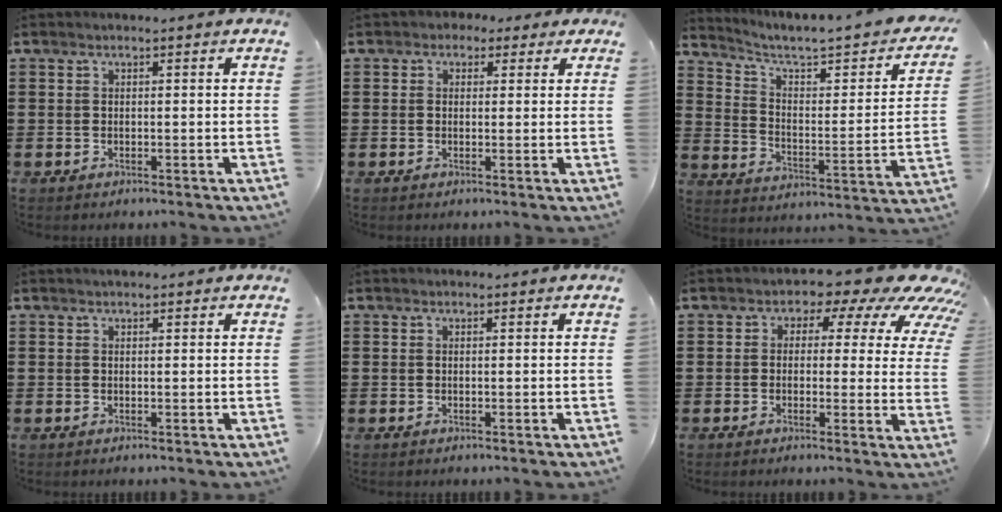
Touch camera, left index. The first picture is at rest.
{"total": 1.7, "force": [0.6, 1.5, 0.5], "torque": [-0.017, 0.010, 0.010]}
{"total": 4.2, "force": [2.9, 1.1, 2.7], "torque": [-0.073, -0.028, 0.039]}
{"total": 0.8, "force": [0.6, 0.3, 0.3], "torque": [-0.007, 0.005, 0.011]}
{"total": 0.0}
{"total": 6.4, "force": [3.9, 3.6, 3.6], "torque": [-0.062, -0.036, 0.057]}